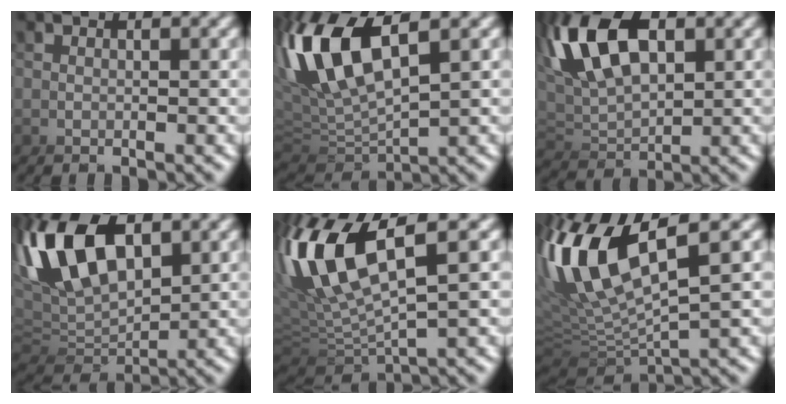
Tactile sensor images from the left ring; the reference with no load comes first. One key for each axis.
{"total": 6.3, "fx": 2.5, "fy": 3.0, "fz": 4.9, "tx": -0.165, "ty": 0.013, "tz": 0.029}
{"total": 4.9, "fx": 1.8, "fy": 3.4, "fz": 2.9, "tx": -0.099, "ty": 0.004, "tz": 0.021}
{"total": 8.4, "fx": 2.7, "fy": 5.5, "fz": 5.8, "tx": -0.151, "ty": 0.009, "tz": 0.034}
{"total": 6.1, "fx": 2.0, "fy": 2.6, "fz": 5.1, "tx": -0.169, "ty": 0.013, "tz": 0.026}
{"total": 6.3, "fx": 2.4, "fy": 2.1, "fz": 5.5, "tx": -0.166, "ty": 0.022, "tz": 0.025}